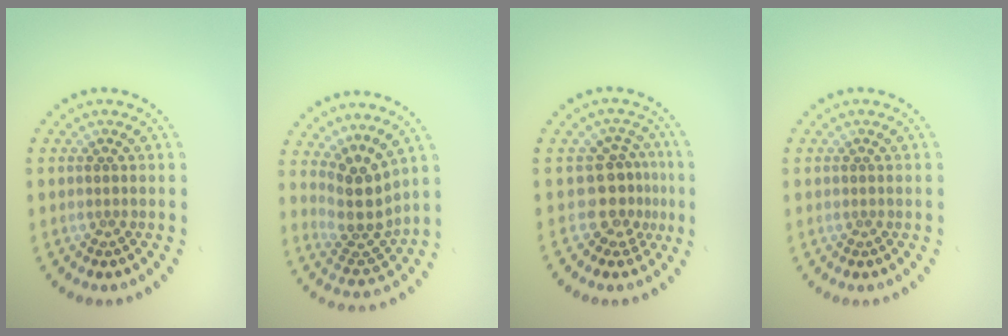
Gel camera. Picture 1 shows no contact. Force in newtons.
{"total": 3.8, "press": 2.8, "slide": 2.6}
{"total": 3.3, "press": 2.5, "slide": 2.2}
{"total": 0.0}